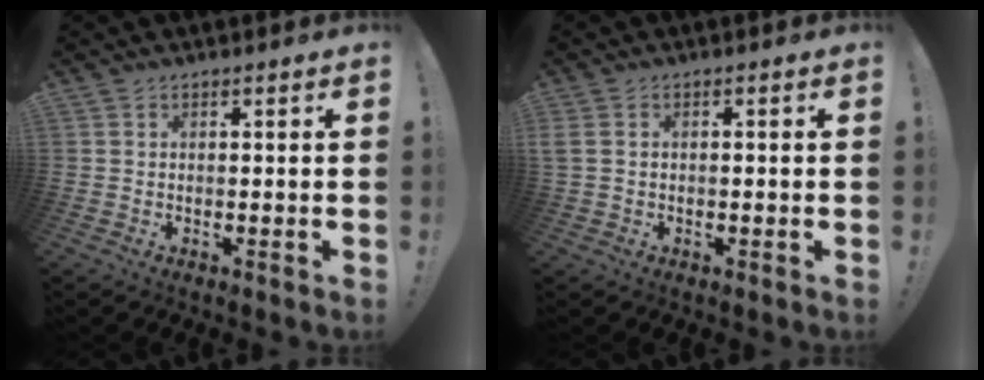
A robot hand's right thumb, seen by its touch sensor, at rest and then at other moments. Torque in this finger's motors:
{"motor_torque": [0.92, 0.80, 0.76, 0.15, 0.19]}